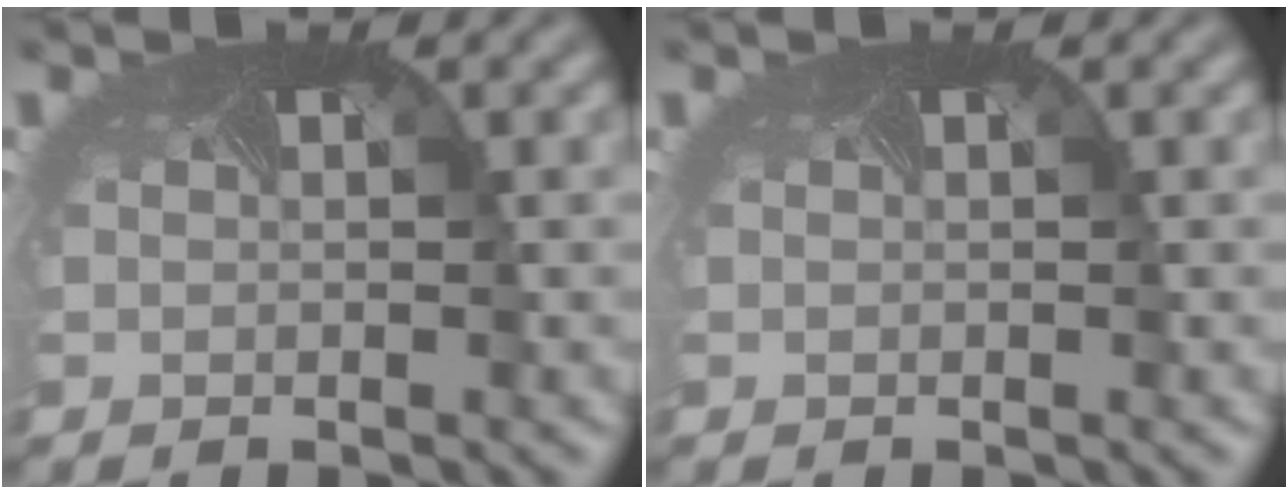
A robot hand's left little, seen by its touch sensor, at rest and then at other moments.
{"total": 0.0}